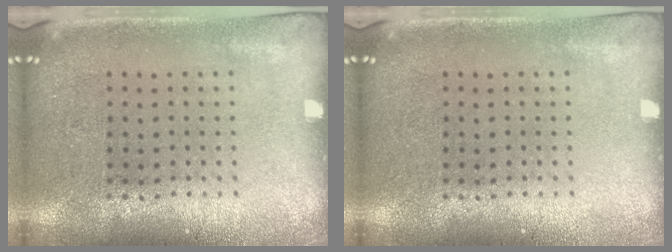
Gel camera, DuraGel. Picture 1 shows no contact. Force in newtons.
{"total": 0.0}